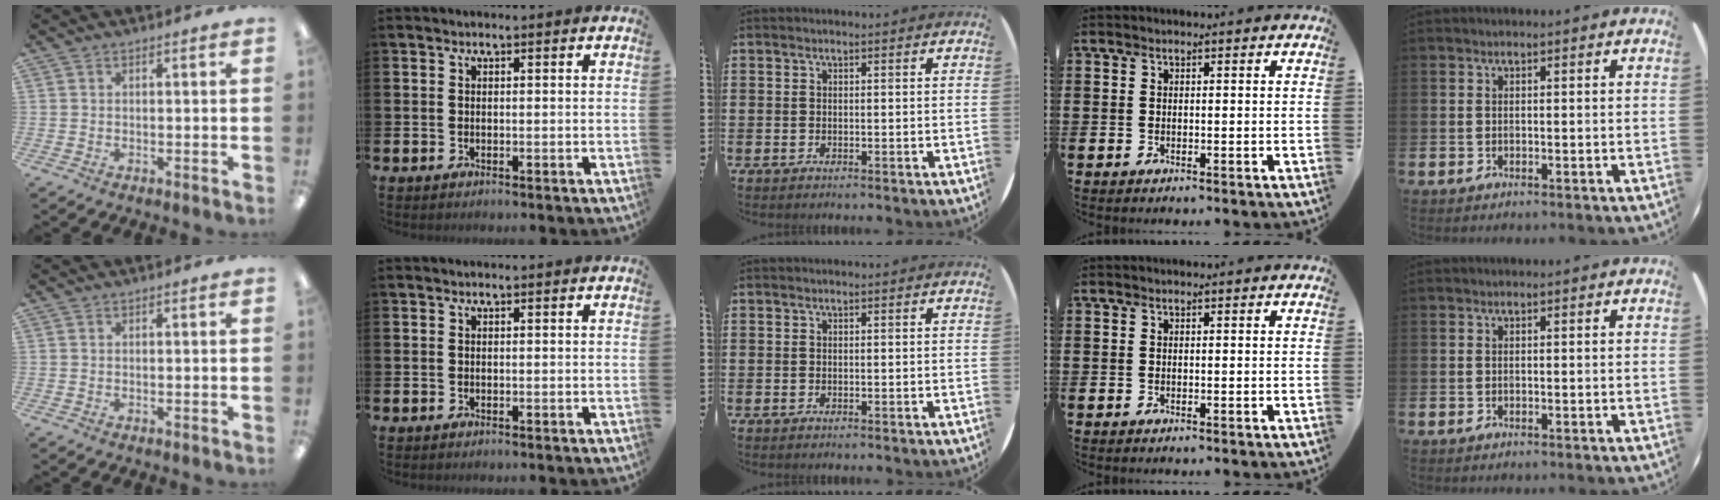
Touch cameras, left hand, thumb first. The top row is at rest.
{}